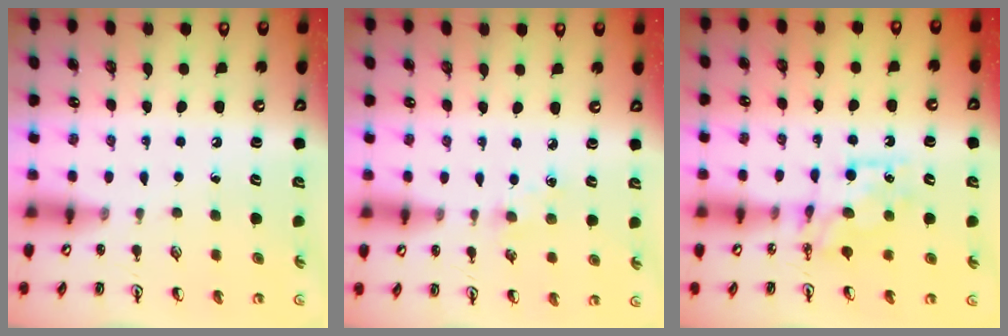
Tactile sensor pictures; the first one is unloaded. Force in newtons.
{"total": 3.1, "press": 3.1, "slide": 0.5}
{"total": 7.7, "press": 7.7, "slide": 0.7}